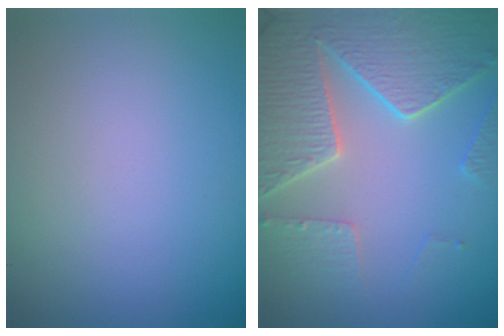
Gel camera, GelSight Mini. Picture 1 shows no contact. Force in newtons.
{"total": 6.7, "press": 5.4, "slide": 4.0}